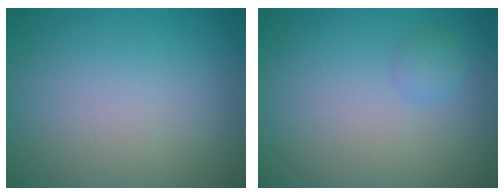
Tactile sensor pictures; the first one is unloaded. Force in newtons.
{"total": 0.8, "press": 0.8, "slide": 0.0}